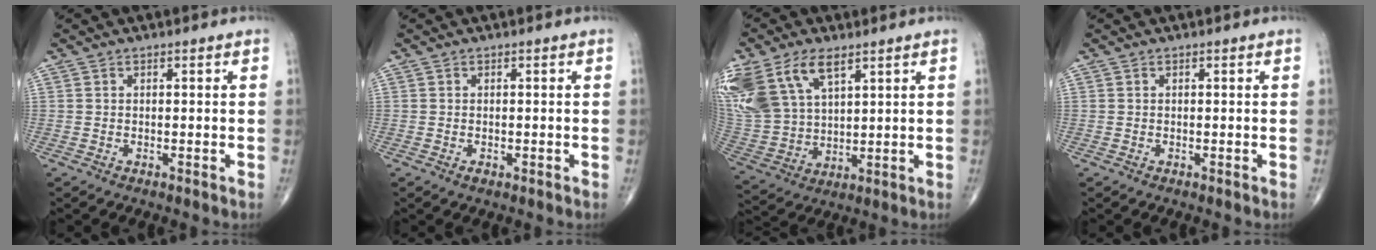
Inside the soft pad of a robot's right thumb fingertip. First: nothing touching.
{"total": 0.9, "force": [-0.3, 0.5, 0.6], "torque": [-0.009, -0.002, -0.004]}
{"total": 19.5, "force": [9.8, 11.0, 12.7], "torque": [-0.294, -0.005, 0.201]}
{"total": 0.0}